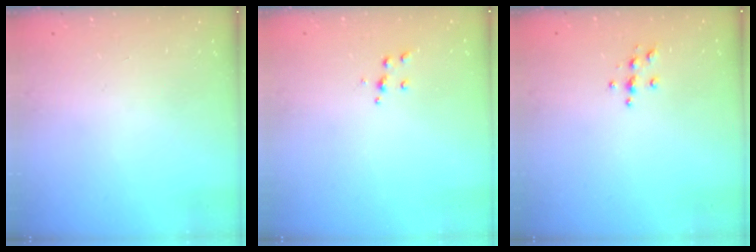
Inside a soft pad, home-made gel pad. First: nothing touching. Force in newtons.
{"total": 4.3, "press": 4.3, "slide": 0.4}
{"total": 3.8, "press": 3.8, "slide": 0.4}